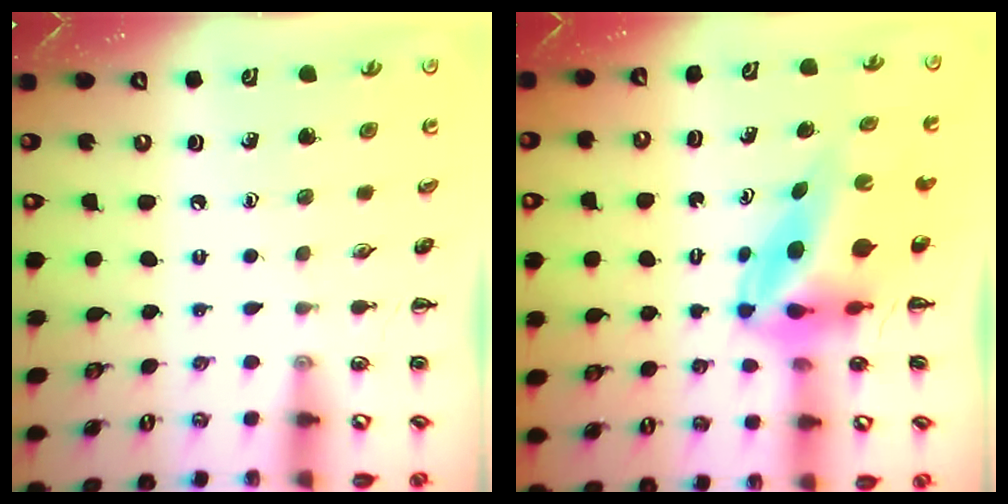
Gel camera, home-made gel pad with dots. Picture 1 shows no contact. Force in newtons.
{"total": 8.0, "press": 7.6, "slide": 2.5}